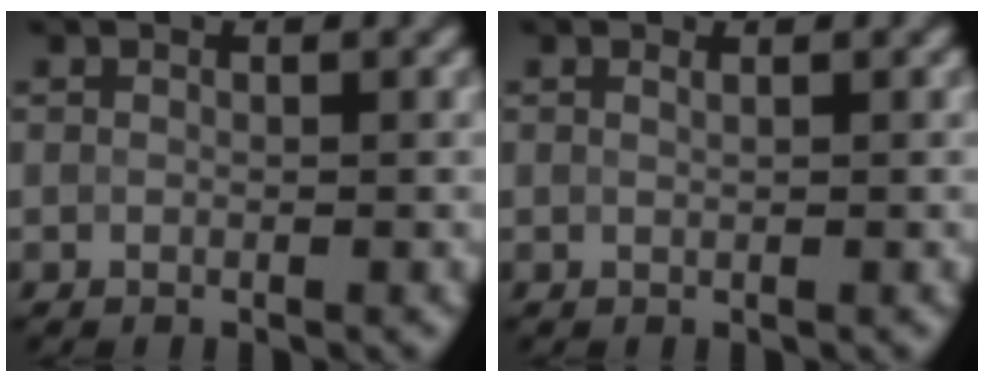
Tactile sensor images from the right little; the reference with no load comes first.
{"total": 0.8, "force": [0.6, 0.3, 0.5], "torque": [-0.007, -0.006, 0.004]}